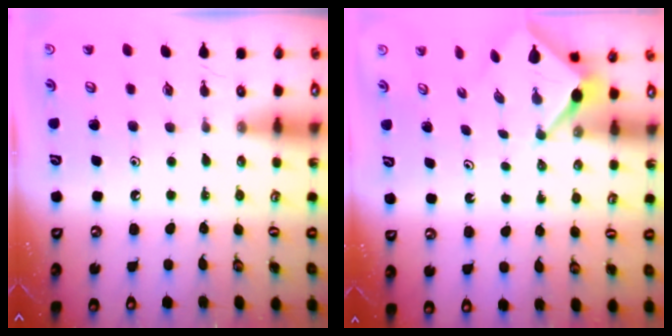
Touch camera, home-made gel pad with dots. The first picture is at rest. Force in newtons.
{"total": 2.7, "press": 2.7, "slide": 0.1}